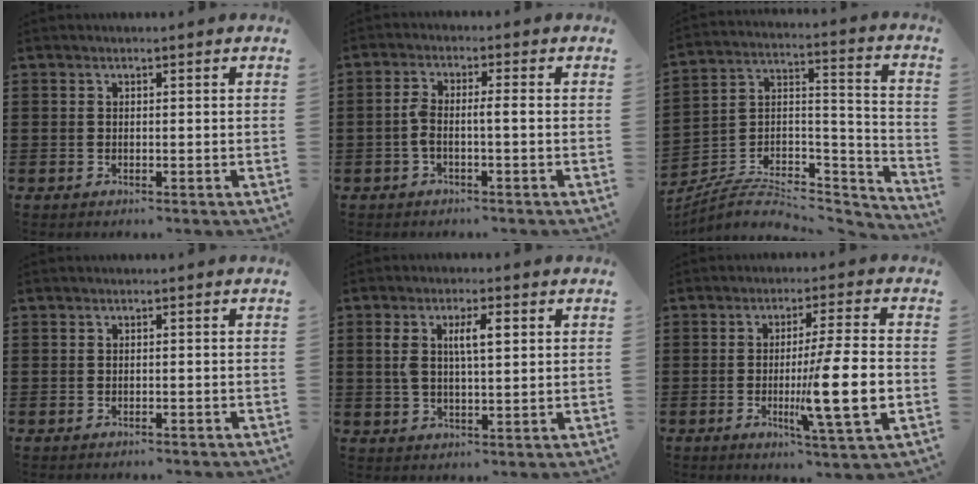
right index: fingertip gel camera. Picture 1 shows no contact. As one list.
[{"total": 3.2, "force": [-0.9, 0.5, 3.0], "torque": [-0.064, 0.000, -0.021]}, {"total": 6.2, "force": [-4.8, 3.0, 2.5], "torque": [-0.049, 0.000, -0.094]}, {"total": 0.8, "force": [-0.8, 0.1, -0.1], "torque": [-0.002, 0.002, -0.017]}, {"total": 5.2, "force": [1.3, 1.8, 4.7], "torque": [-0.097, 0.011, 0.020]}, {"total": 11.3, "force": [-2.3, 0.3, 11.0], "torque": [-0.189, -0.017, -0.046]}]